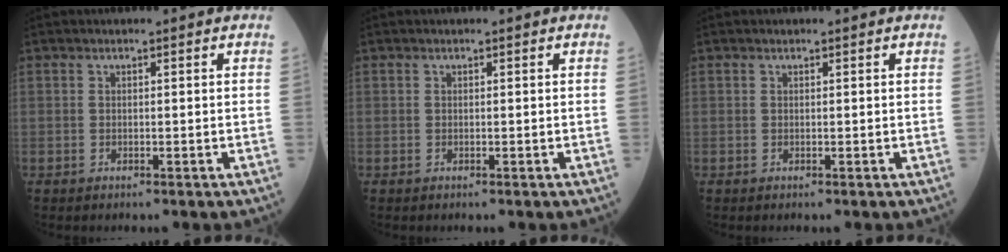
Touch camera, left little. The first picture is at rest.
{"total": 0.0}
{"total": 0.0}